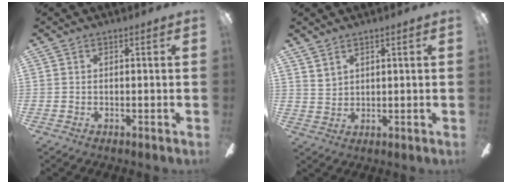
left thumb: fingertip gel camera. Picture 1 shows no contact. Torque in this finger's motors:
{"motor_torque": [0.27, -0.09, -0.21, 0.00, -0.07]}